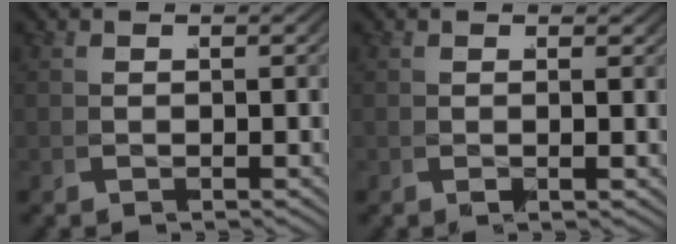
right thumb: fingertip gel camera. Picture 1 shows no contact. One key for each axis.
{"total": 1.0, "fx": 0.5, "fy": -0.5, "fz": 0.6, "tx": -0.015, "ty": 0.002, "tz": 0.006}